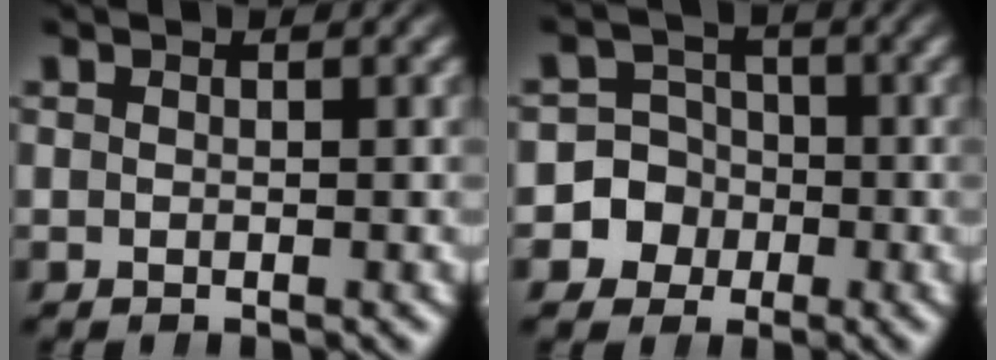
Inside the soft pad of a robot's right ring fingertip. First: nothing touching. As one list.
[{"total": 8.6, "force": [-2.1, 8.1, 2.0], "torque": [-0.079, -0.031, -0.039]}]